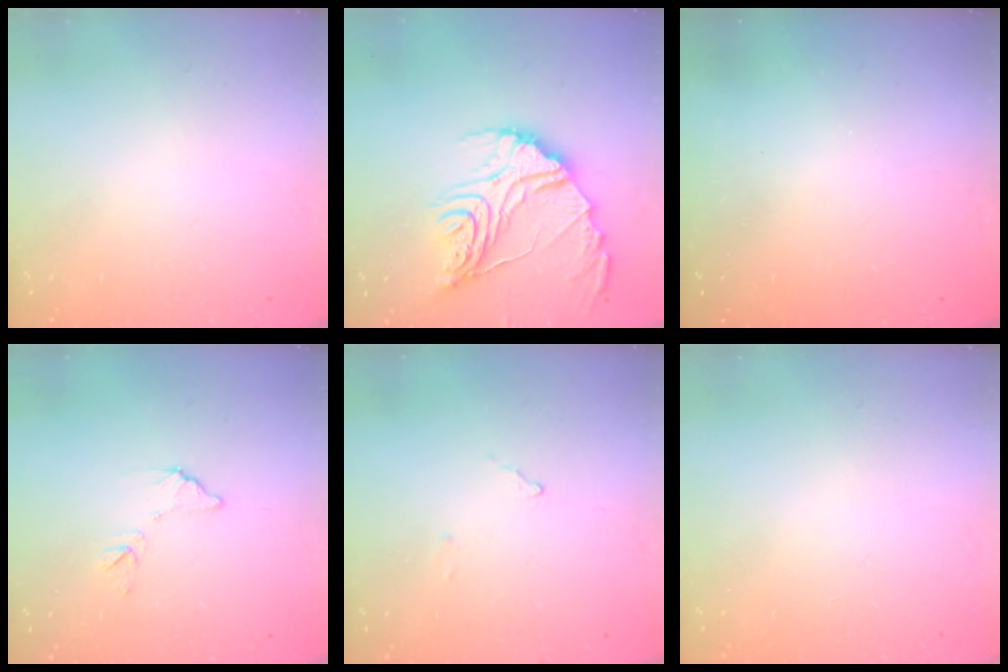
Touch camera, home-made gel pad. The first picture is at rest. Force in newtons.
{"total": 17.8, "press": 17.7, "slide": 2.0}
{"total": 3.3, "press": 3.3, "slide": 0.2}
{"total": 7.5, "press": 7.5, "slide": 0.4}
{"total": 8.1, "press": 8.1, "slide": 0.4}
{"total": 0.0}